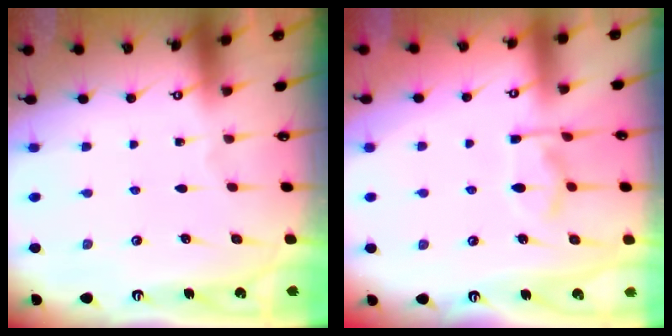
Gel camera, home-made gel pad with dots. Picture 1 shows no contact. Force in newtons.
{"total": 10.8, "press": 10.7, "slide": 1.2}